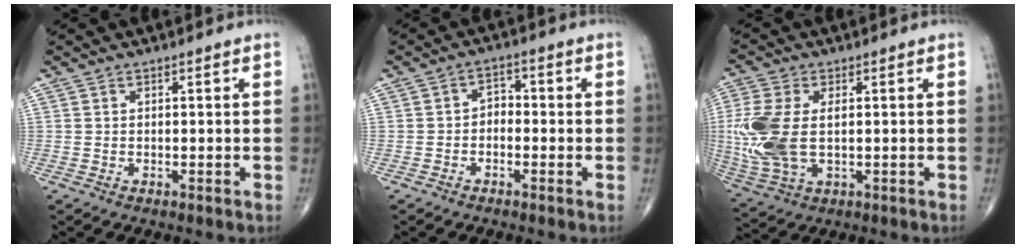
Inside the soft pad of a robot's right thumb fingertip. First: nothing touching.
{"total": 3.0, "force": [-0.8, 2.2, 1.9], "torque": [-0.016, 0.018, -0.026]}
{"total": 13.3, "force": [0.4, 7.5, 11.0], "torque": [-0.275, -0.005, 0.016]}